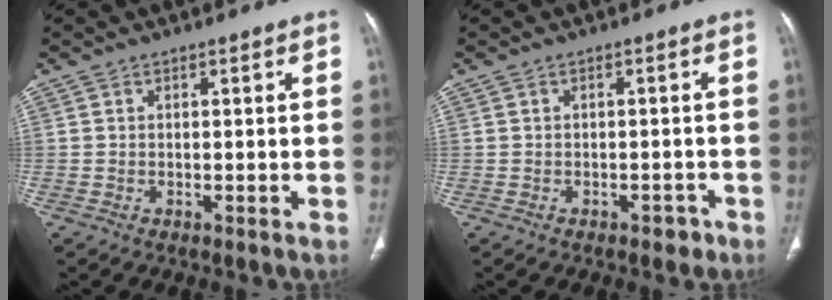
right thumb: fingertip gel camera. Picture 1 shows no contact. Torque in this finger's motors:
{"motor_torque": [-0.06, 0.16, -0.25, 0.11, 0.02]}